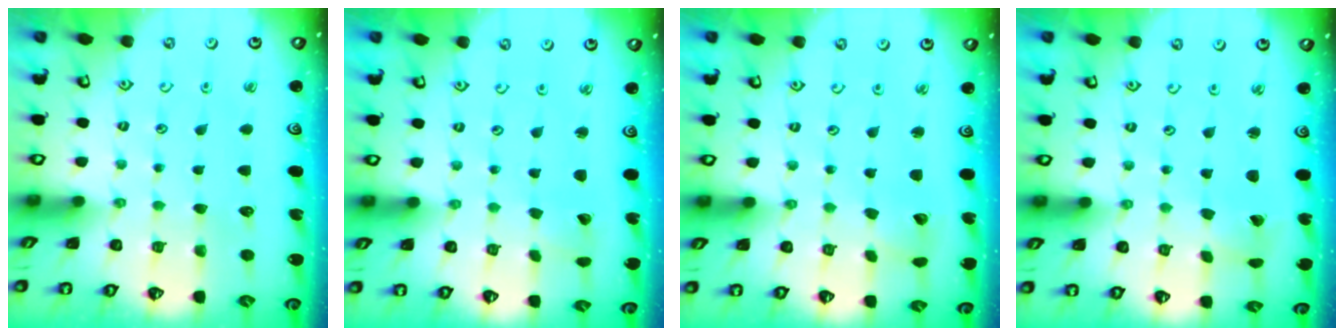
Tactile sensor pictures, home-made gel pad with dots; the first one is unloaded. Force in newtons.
{"total": 1.0, "press": 1.0, "slide": 0.1}
{"total": 2.2, "press": 2.2, "slide": 0.3}
{"total": 1.3, "press": 1.3, "slide": 0.3}